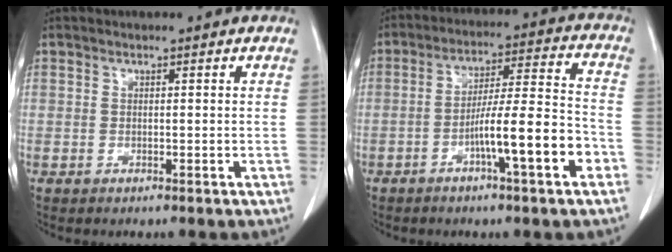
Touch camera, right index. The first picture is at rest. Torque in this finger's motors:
{"motor_torque": [1.31, -0.82, 0.50, 0.11]}